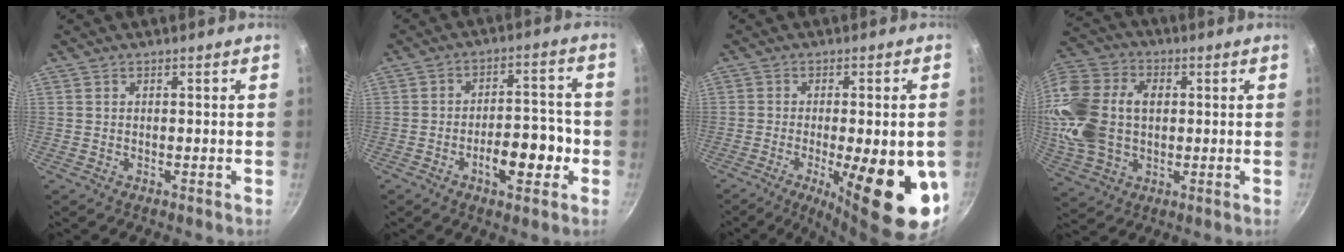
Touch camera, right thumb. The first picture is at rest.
{"total": 10.0, "force": [-3.5, 4.8, 8.0], "torque": [-0.083, 0.032, -0.054]}
{"total": 20.2, "force": [-5.4, 6.2, 18.4], "torque": [-0.233, -0.004, -0.065]}
{"total": 19.9, "force": [1.5, 14.4, 13.7], "torque": [-0.273, 0.022, 0.027]}